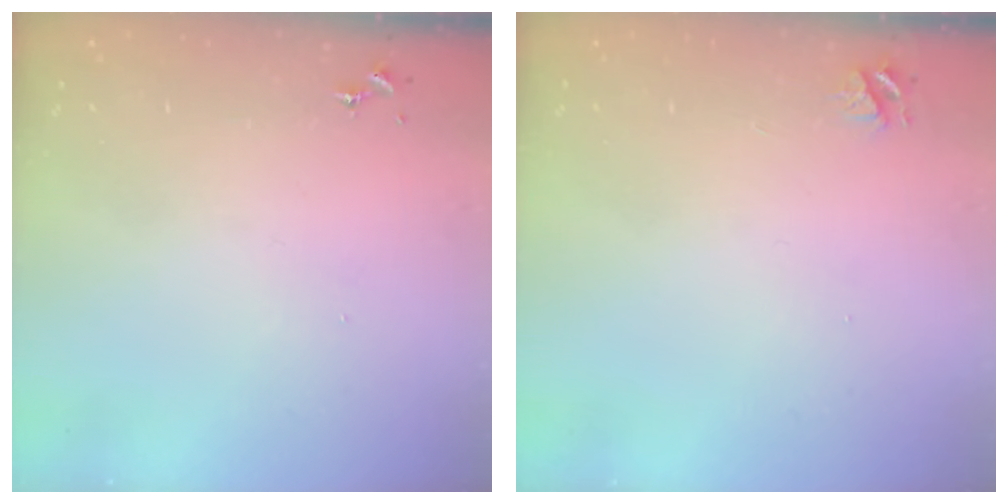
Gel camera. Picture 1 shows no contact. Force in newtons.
{"total": 4.0, "press": 3.9, "slide": 0.4}